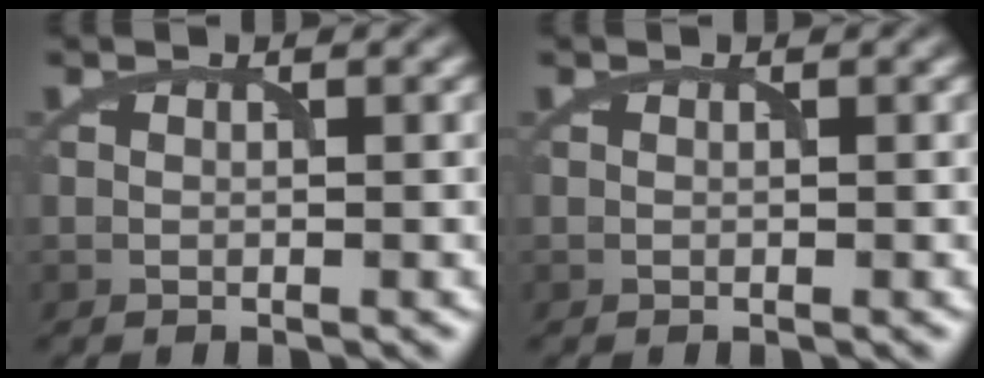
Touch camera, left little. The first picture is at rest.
{"total": 0.0}